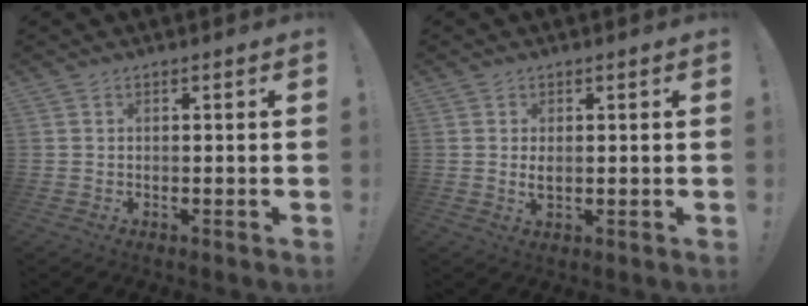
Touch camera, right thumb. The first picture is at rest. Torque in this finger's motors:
{"motor_torque": [-0.16, 0.05, 0.30, -0.11, 0.05]}